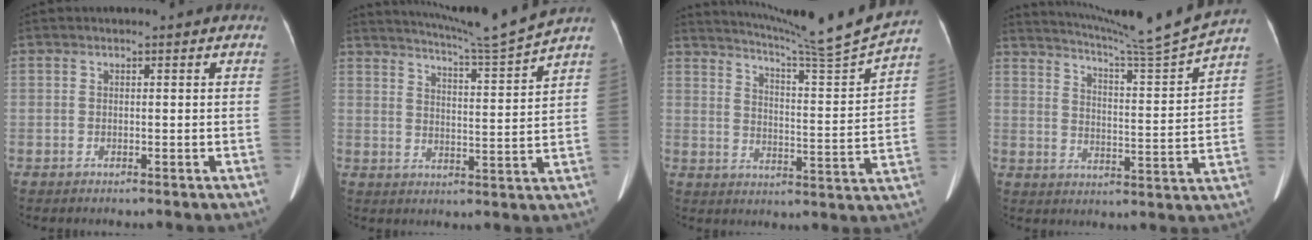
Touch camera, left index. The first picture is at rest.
{"total": 10.1, "force": [9.4, -3.1, 2.4], "torque": [-0.053, -0.043, 0.147]}
{"total": 16.1, "force": [15.0, -3.4, 4.9], "torque": [-0.086, -0.065, 0.210]}
{"total": 14.5, "force": [13.4, -3.5, 4.1], "torque": [-0.076, -0.057, 0.197]}